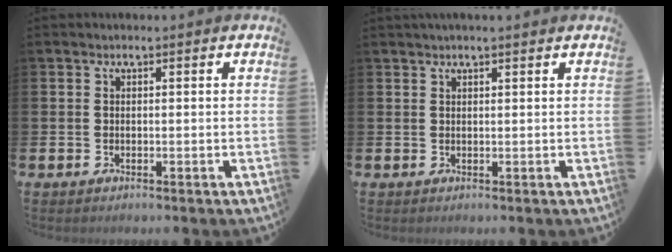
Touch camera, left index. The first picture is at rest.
{"total": 1.2, "force": [1.1, -0.1, 0.5], "torque": [-0.004, -0.002, 0.018]}